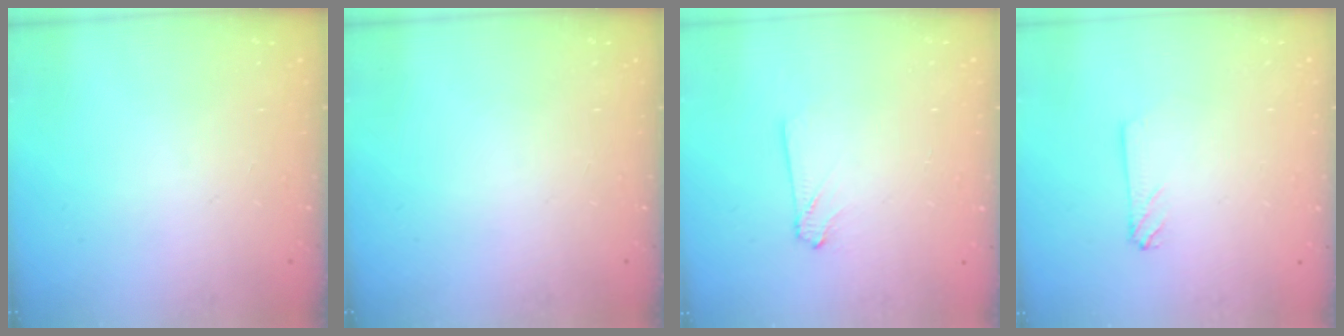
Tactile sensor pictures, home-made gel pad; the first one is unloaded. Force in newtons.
{"total": 0.0}
{"total": 3.1, "press": 3.1, "slide": 0.4}
{"total": 2.2, "press": 2.2, "slide": 0.3}